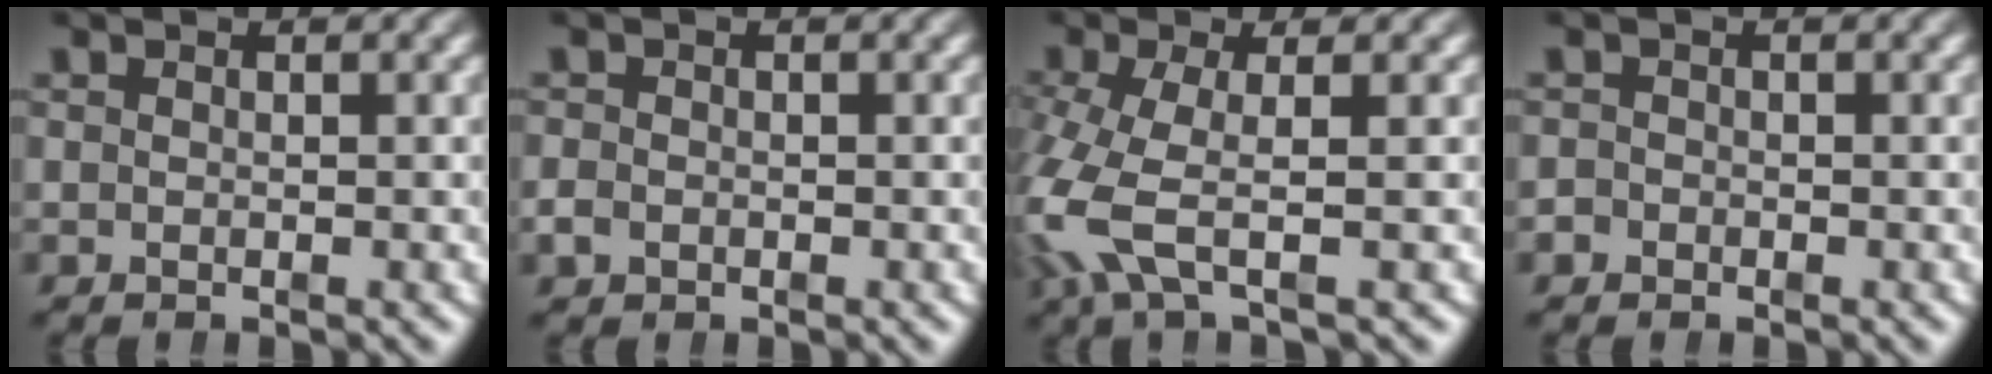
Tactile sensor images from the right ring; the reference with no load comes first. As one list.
[{"total": 1.1, "force": [-0.8, 0.8, 0.3], "torque": [-0.011, -0.004, -0.012]}, {"total": 5.0, "force": [-1.1, 2.5, 4.3], "torque": [-0.129, -0.025, -0.007]}, {"total": 1.1, "force": [-0.9, 0.6, -0.3], "torque": [0.007, -0.004, -0.018]}]